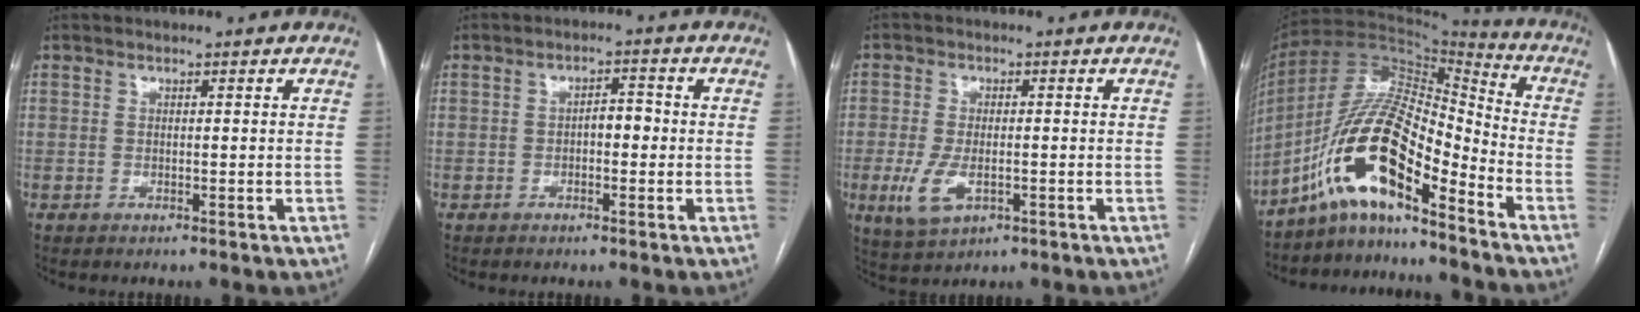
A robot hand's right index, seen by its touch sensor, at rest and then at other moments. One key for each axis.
{"total": 2.8, "fx": -0.4, "fy": 1.3, "fz": 2.4, "tx": -0.032, "ty": 0.012, "tz": -0.008}
{"total": 6.2, "fx": -1.9, "fy": 3.3, "fz": 4.9, "tx": -0.106, "ty": -0.009, "tz": -0.026}
{"total": 14.0, "fx": -8.7, "fy": 3.6, "fz": 10.4, "tx": -0.202, "ty": 0.034, "tz": -0.157}